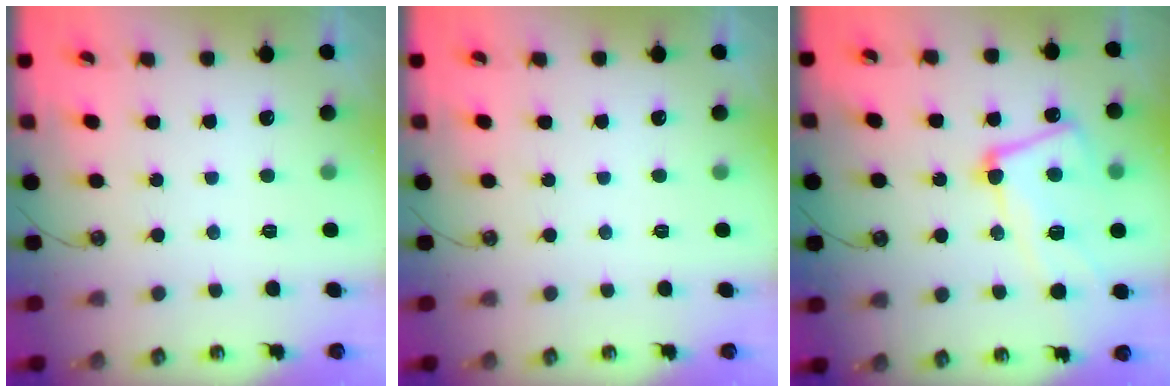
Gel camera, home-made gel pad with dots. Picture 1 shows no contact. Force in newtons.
{"total": 0.0}
{"total": 10.8, "press": 10.6, "slide": 1.8}